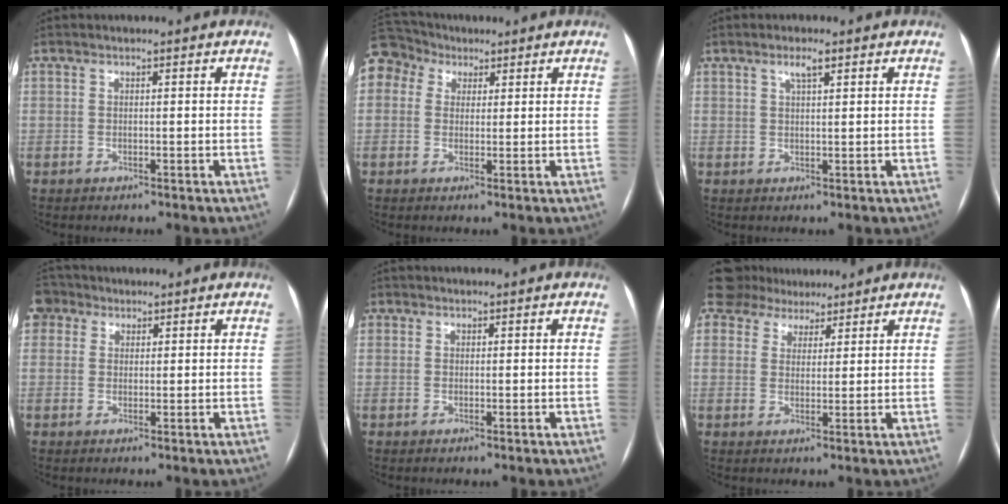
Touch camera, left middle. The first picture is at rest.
{"total": 10.4, "force": [5.2, 8.4, 3.3], "torque": [-0.094, 0.057, 0.100]}
{"total": 2.3, "force": [1.4, 0.3, 1.8], "torque": [-0.037, 0.004, 0.024]}
{"total": 4.2, "force": [2.4, 3.4, 0.8], "torque": [-0.020, 0.023, 0.046]}
{"total": 1.1, "force": [0.3, 1.0, 0.2], "torque": [0.005, 0.001, 0.001]}
{"total": 7.8, "force": [6.7, 3.8, 1.3], "torque": [-0.024, 0.025, 0.108]}